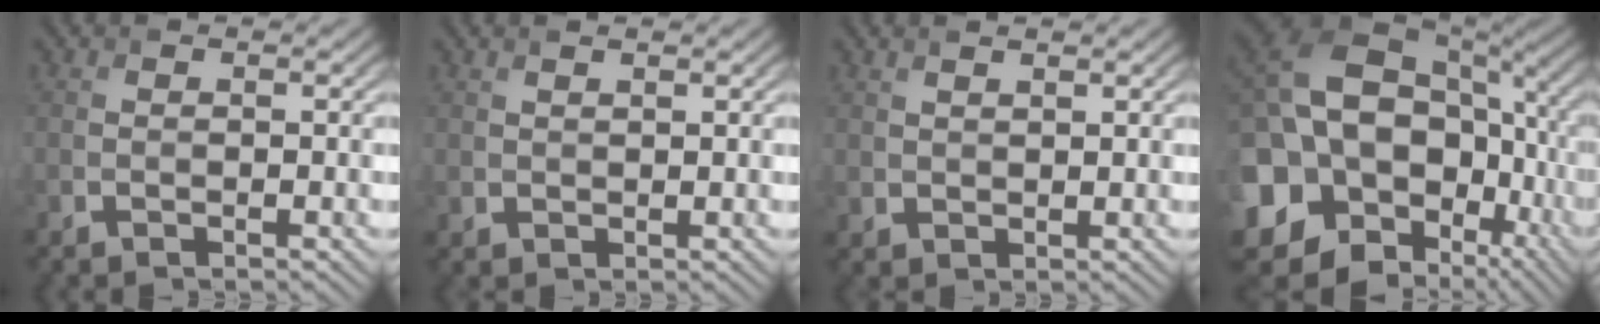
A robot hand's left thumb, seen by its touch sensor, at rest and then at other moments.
{"total": 1.3, "force": [1.2, 0.3, 0.2], "torque": [-0.012, -0.002, 0.030]}
{"total": 1.6, "force": [1.6, 0.2, 0.4], "torque": [-0.016, -0.002, 0.040]}
{"total": 23.1, "force": [0.3, 18.6, 13.8], "torque": [-0.339, 0.005, 0.003]}